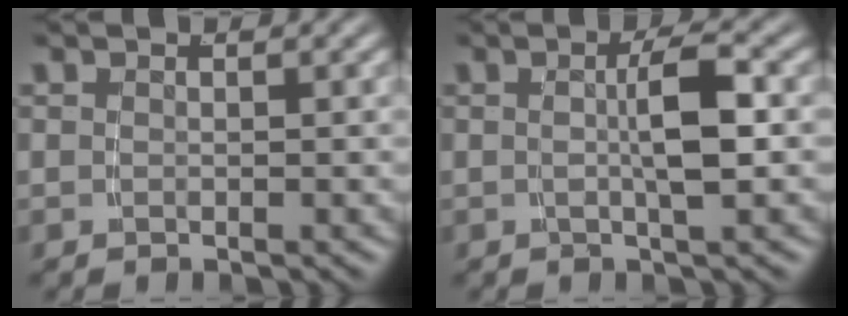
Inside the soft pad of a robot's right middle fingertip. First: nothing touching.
{"total": 3.4, "force": [-0.1, 0.0, 3.4], "torque": [-0.047, 0.003, 0.000]}